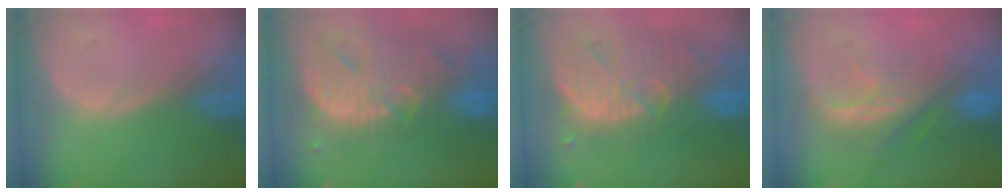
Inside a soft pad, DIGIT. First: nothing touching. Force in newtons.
{"total": 13.9, "press": 11.8, "slide": 7.4}
{"total": 12.4, "press": 11.0, "slide": 5.7}
{"total": 8.1, "press": 7.3, "slide": 3.3}